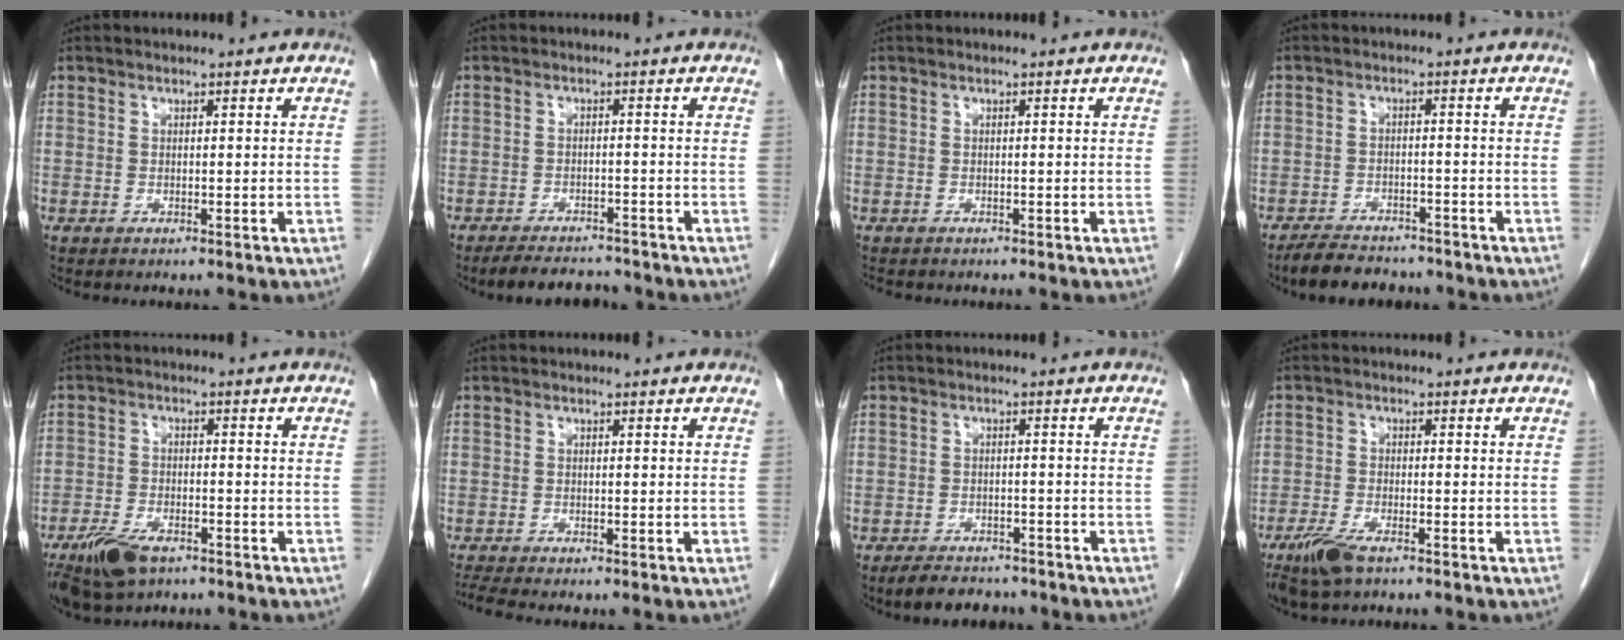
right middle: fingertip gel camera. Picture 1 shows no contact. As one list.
[{"total": 6.2, "force": [-5.7, 1.6, 1.7], "torque": [-0.025, -0.007, -0.085]}, {"total": 1.5, "force": [-1.3, 0.5, 0.5], "torque": [-0.015, -0.004, -0.018]}, {"total": 6.9, "force": [-6.1, 2.4, 2.2], "torque": [-0.039, -0.009, -0.094]}, {"total": 8.0, "force": [-5.4, 3.4, 4.8], "torque": [-0.091, -0.009, -0.095]}, {"total": 2.3, "force": [-2.0, -0.7, 0.7], "torque": [-0.026, -0.013, -0.043]}, {"total": 5.7, "force": [-4.9, 2.3, 1.8], "torque": [-0.029, -0.003, -0.072]}, {"total": 5.4, "force": [-3.8, 1.4, 3.6], "torque": [-0.079, -0.011, -0.070]}]